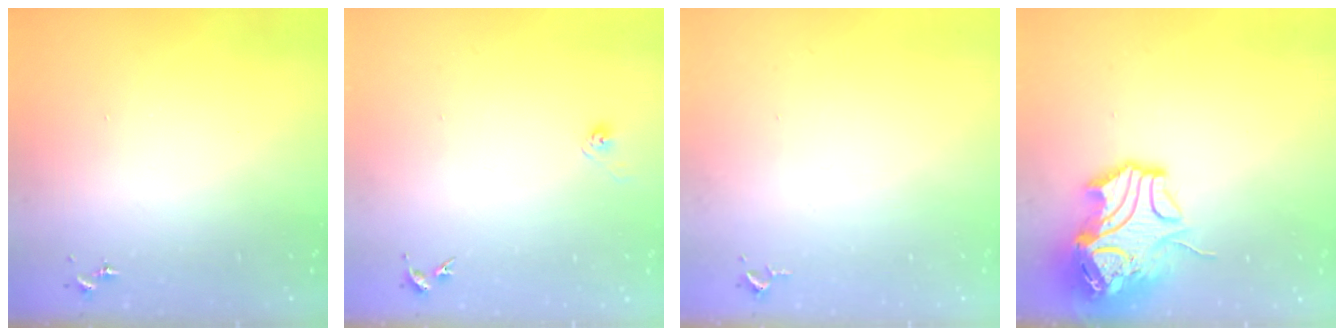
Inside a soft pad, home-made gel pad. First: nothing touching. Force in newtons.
{"total": 2.8, "press": 2.6, "slide": 1.1}
{"total": 2.6, "press": 2.6, "slide": 0.4}
{"total": 13.9, "press": 13.8, "slide": 2.1}